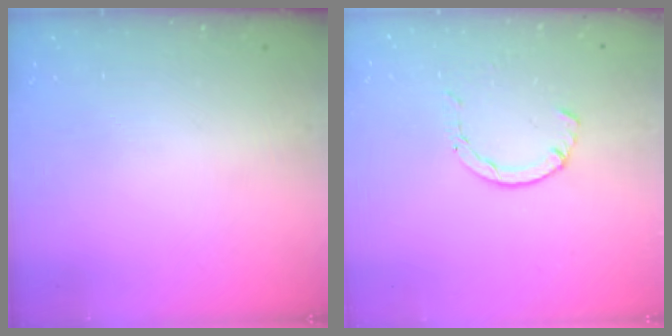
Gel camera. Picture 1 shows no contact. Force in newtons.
{"total": 2.1, "press": 2.1, "slide": 0.5}